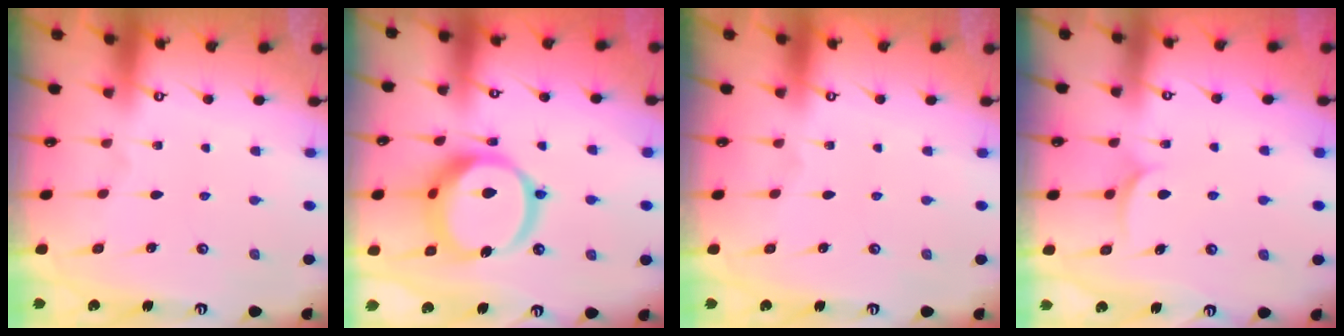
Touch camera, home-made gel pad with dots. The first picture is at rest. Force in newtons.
{"total": 17.3, "press": 17.1, "slide": 2.2}
{"total": 0.0}
{"total": 5.7, "press": 5.7, "slide": 0.3}